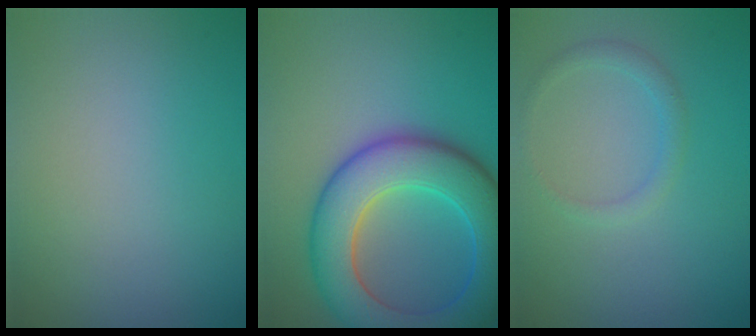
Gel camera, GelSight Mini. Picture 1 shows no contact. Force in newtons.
{"total": 9.4, "press": 9.4, "slide": 0.3}
{"total": 1.4, "press": 1.4, "slide": 0.0}